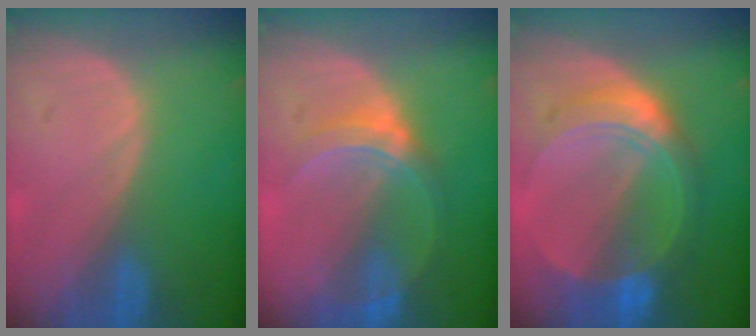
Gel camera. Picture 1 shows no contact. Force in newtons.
{"total": 5.6, "press": 5.6, "slide": 0.4}
{"total": 8.7, "press": 8.7, "slide": 0.6}